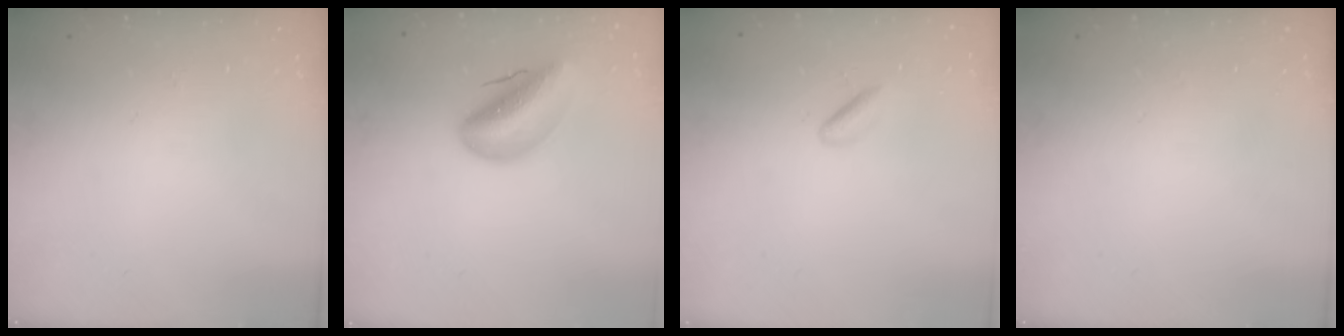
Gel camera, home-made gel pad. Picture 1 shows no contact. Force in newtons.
{"total": 12.7, "press": 12.2, "slide": 3.6}
{"total": 2.9, "press": 2.8, "slide": 0.9}
{"total": 0.0}